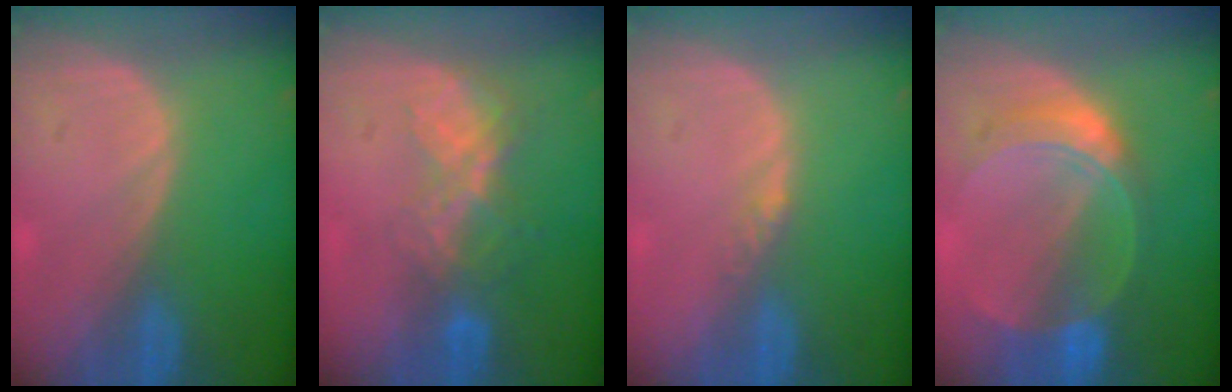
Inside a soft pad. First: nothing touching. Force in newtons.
{"total": 6.5, "press": 5.7, "slide": 3.2}
{"total": 1.4, "press": 1.1, "slide": 0.8}
{"total": 7.6, "press": 6.8, "slide": 3.4}